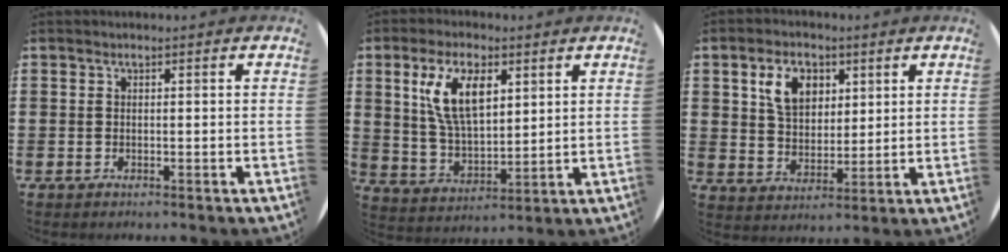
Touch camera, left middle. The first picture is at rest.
{"total": 8.8, "force": [4.5, 3.9, 6.6], "torque": [-0.141, 0.007, 0.081]}
{"total": 6.2, "force": [3.2, 4.0, 3.6], "torque": [-0.069, 0.007, 0.055]}